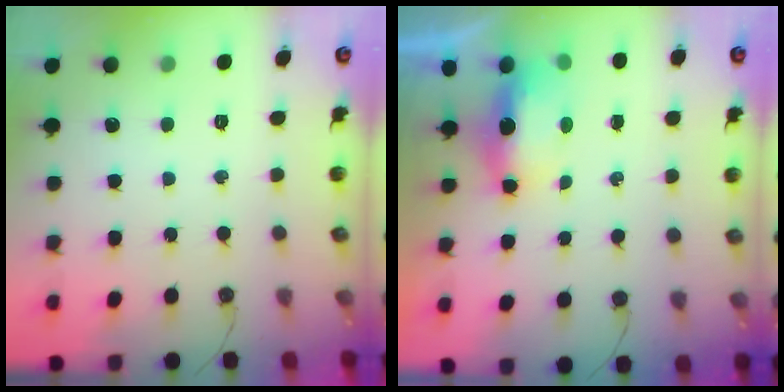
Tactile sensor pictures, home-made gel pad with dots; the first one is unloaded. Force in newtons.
{"total": 13.9, "press": 8.4, "slide": 11.0}